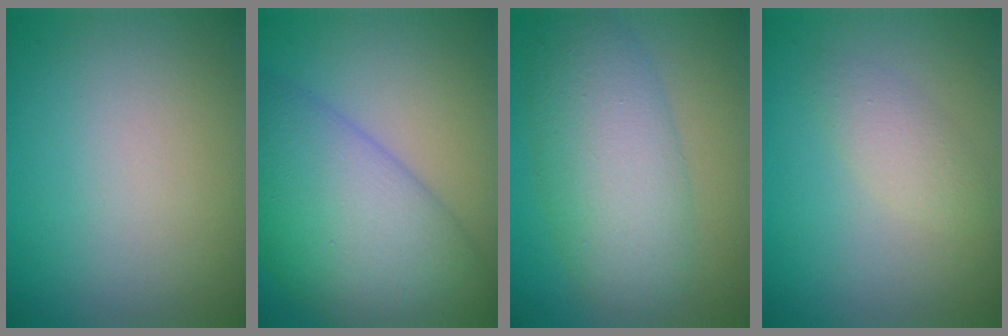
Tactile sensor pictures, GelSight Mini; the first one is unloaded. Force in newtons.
{"total": 11.5, "press": 11.5, "slide": 0.3}
{"total": 7.1, "press": 7.1, "slide": 0.0}
{"total": 2.0, "press": 2.0, "slide": 0.1}